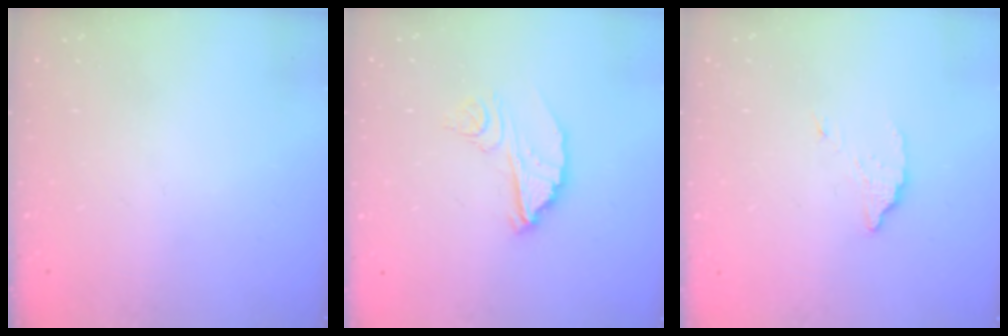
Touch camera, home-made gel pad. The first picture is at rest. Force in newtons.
{"total": 9.8, "press": 9.8, "slide": 0.8}
{"total": 2.9, "press": 2.9, "slide": 0.2}